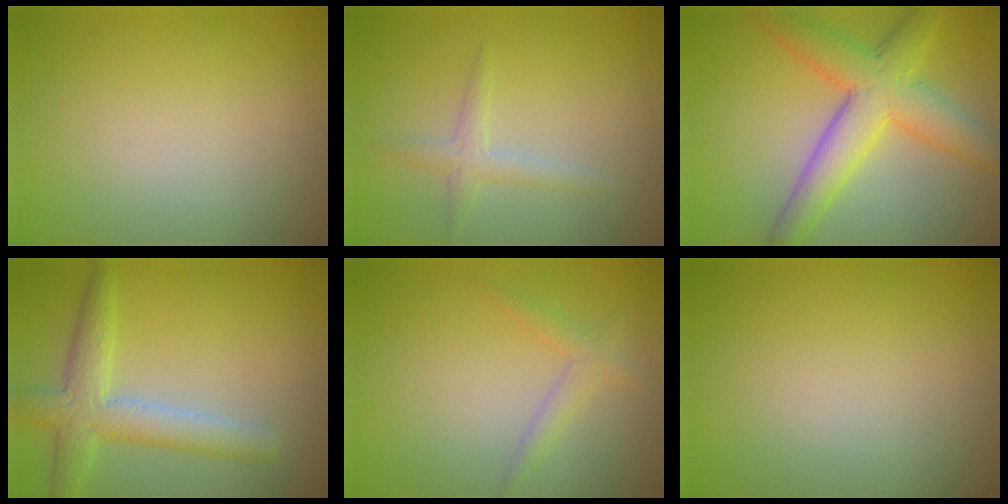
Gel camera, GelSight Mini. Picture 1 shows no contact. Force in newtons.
{"total": 1.5, "press": 1.5, "slide": 0.0}
{"total": 6.7, "press": 6.7, "slide": 0.1}
{"total": 4.4, "press": 4.4, "slide": 0.3}
{"total": 1.4, "press": 1.4, "slide": 0.1}
{"total": 0.0}